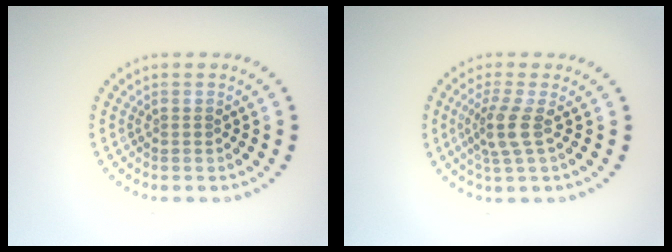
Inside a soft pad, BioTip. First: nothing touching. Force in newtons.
{"total": 2.6, "press": 1.9, "slide": 1.7}